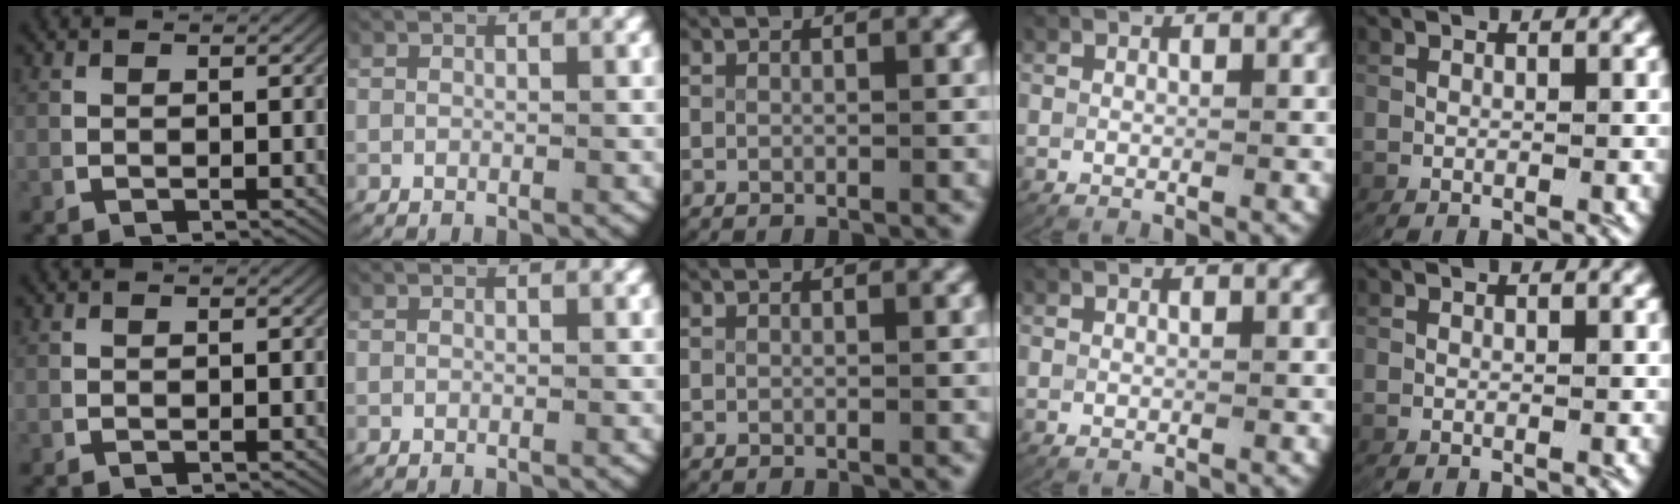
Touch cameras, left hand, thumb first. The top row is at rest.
{}